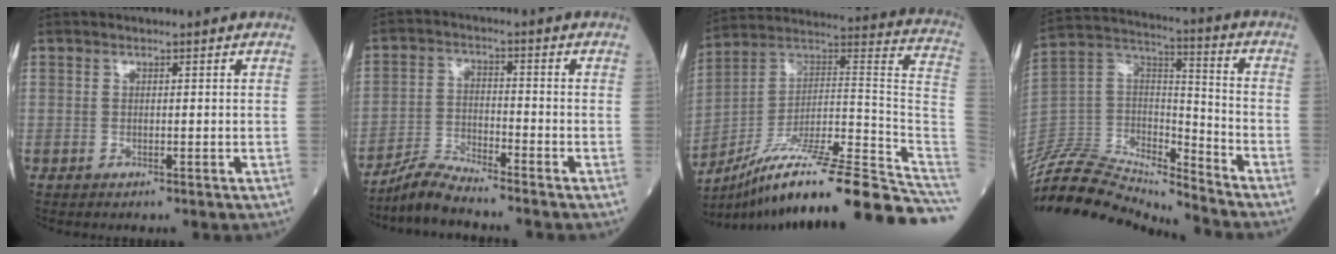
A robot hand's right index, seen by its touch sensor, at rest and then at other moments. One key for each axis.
{"total": 5.6, "fx": -5.4, "fy": -0.4, "fz": 1.2, "tx": -0.026, "ty": -0.013, "tz": -0.105}
{"total": 29.2, "fx": -22.4, "fy": 1.3, "fz": 18.7, "tx": -0.169, "ty": 0.030, "tz": -0.345}
{"total": 19.2, "fx": -18.7, "fy": 1.6, "fz": 4.1, "tx": -0.077, "ty": 0.046, "tz": -0.337}